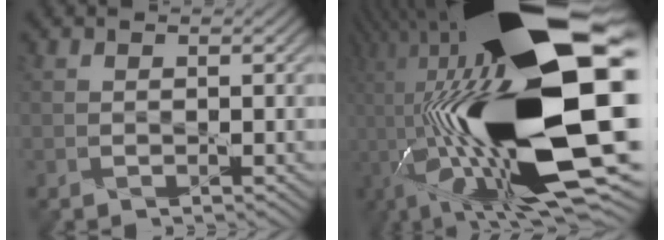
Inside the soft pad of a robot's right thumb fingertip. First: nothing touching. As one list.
[{"total": 24.2, "force": [-1.2, 8.8, 22.5], "torque": [-0.429, -0.039, -0.035]}]